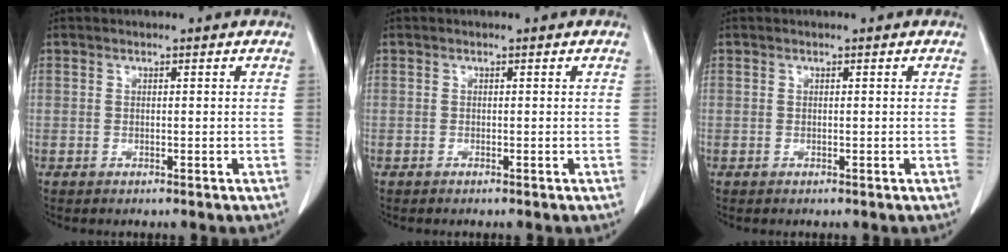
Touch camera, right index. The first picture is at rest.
{"total": 0.0}
{"total": 0.0}